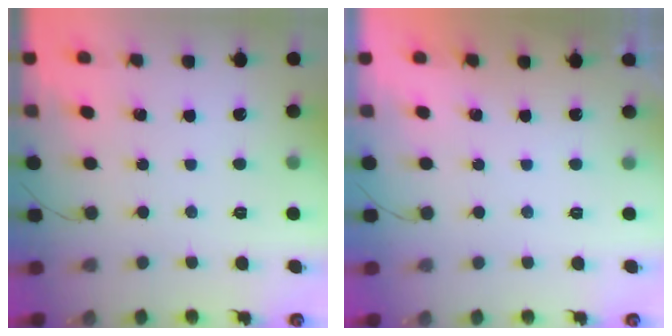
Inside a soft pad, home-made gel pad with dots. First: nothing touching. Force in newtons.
{"total": 0.6, "press": 0.2, "slide": 0.5}